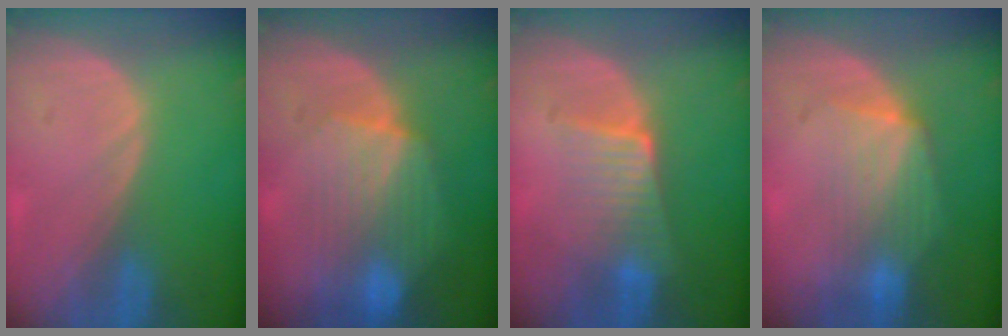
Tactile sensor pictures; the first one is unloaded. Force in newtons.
{"total": 8.4, "press": 8.0, "slide": 2.3}
{"total": 6.4, "press": 5.7, "slide": 3.0}
{"total": 7.0, "press": 6.6, "slide": 2.3}